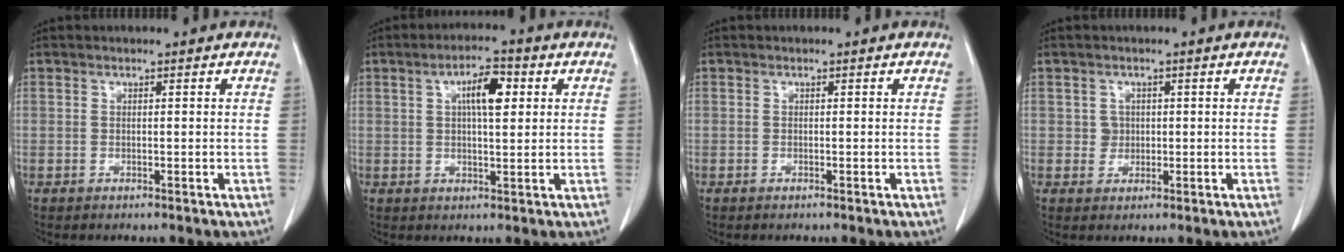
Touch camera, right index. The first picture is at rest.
{"total": 6.0, "force": [1.8, 1.7, 5.5], "torque": [-0.094, 0.010, 0.029]}
{"total": 0.0}
{"total": 1.7, "force": [0.2, 1.7, 0.3], "torque": [-0.004, 0.002, 0.005]}